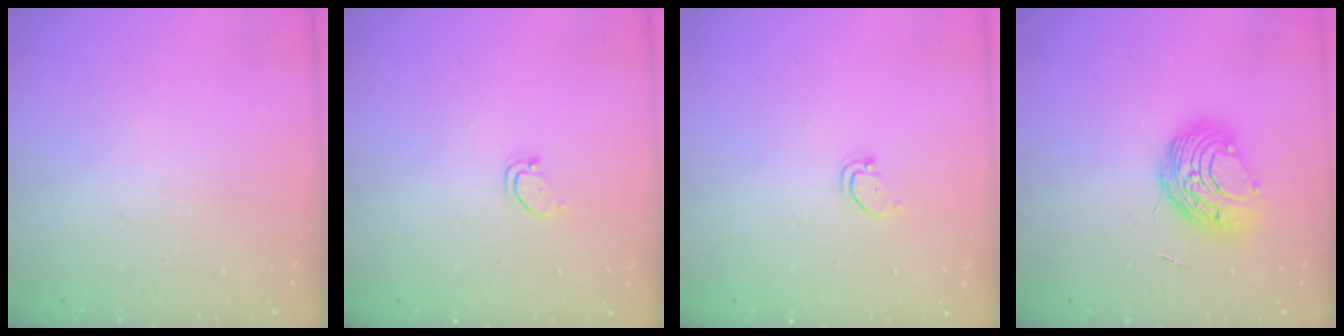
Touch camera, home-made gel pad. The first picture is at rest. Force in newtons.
{"total": 1.8, "press": 1.8, "slide": 0.1}
{"total": 1.8, "press": 1.8, "slide": 0.1}
{"total": 9.1, "press": 9.1, "slide": 0.5}